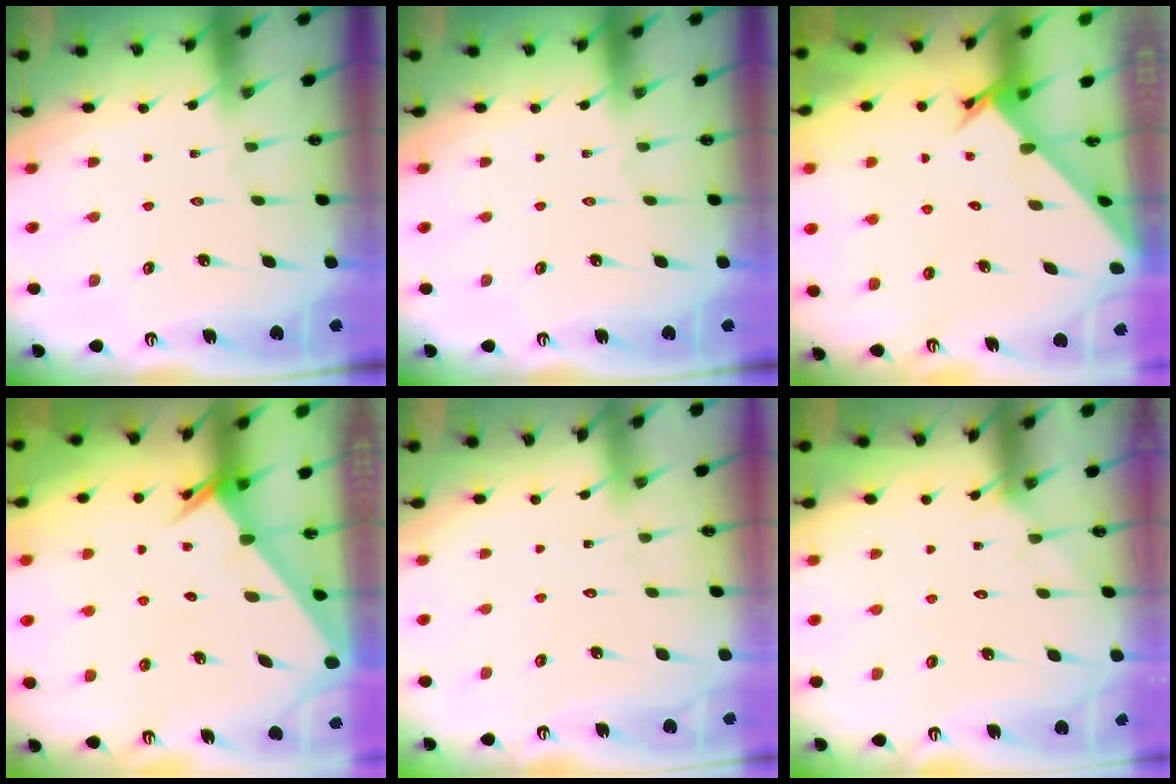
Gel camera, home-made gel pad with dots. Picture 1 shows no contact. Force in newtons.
{"total": 0.0}
{"total": 2.6, "press": 2.6, "slide": 0.3}
{"total": 2.5, "press": 2.5, "slide": 0.1}
{"total": 4.2, "press": 4.2, "slide": 0.5}
{"total": 2.8, "press": 2.8, "slide": 0.1}